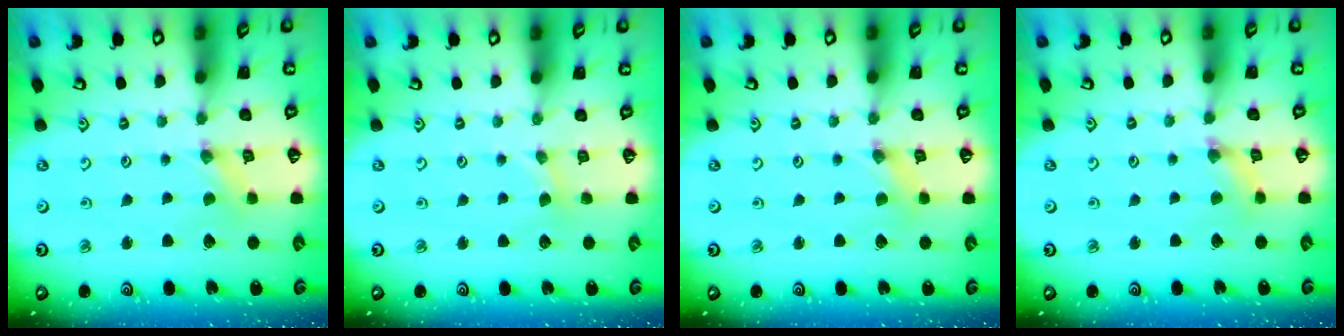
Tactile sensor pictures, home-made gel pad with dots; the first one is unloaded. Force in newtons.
{"total": 1.7, "press": 1.7, "slide": 0.3}
{"total": 0.8, "press": 0.7, "slide": 0.3}
{"total": 2.4, "press": 2.4, "slide": 0.2}